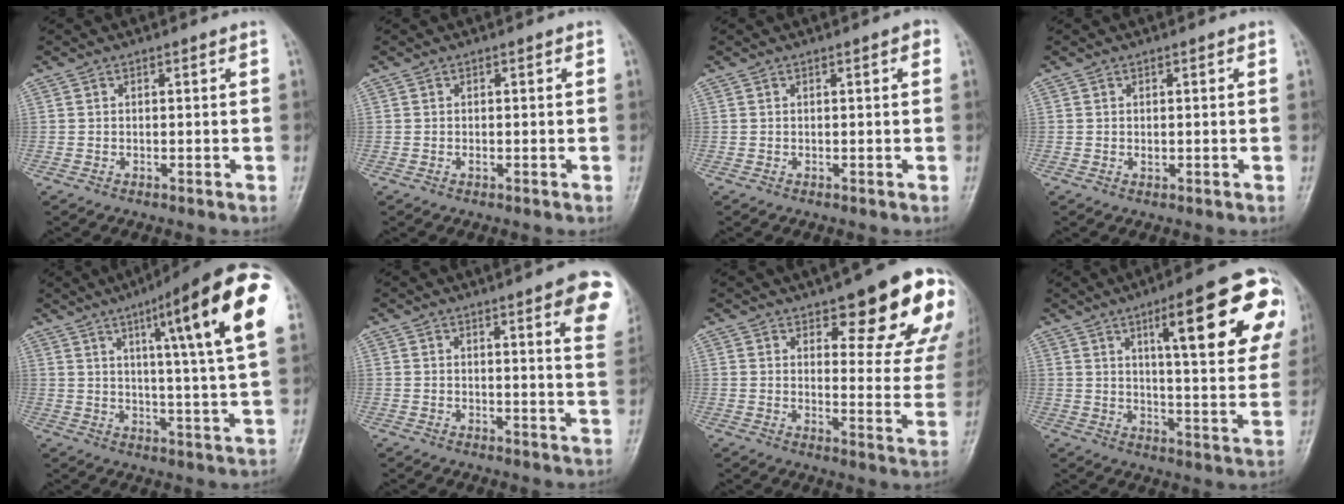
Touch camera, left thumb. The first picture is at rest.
{"total": 0.6, "force": [-0.1, 0.3, 0.4], "torque": [-0.006, 0.000, -0.002]}
{"total": 1.2, "force": [0.4, 0.3, 1.1], "torque": [-0.015, 0.003, 0.003]}
{"total": 0.9, "force": [0.1, 0.6, 0.6], "torque": [-0.006, -0.001, 0.003]}
{"total": 21.0, "force": [8.6, 2.4, 19.0], "torque": [-0.252, -0.020, 0.113]}
{"total": 10.7, "force": [5.6, 1.8, 8.9], "torque": [-0.086, -0.022, 0.057]}
{"total": 19.0, "force": [10.9, 6.2, 14.2], "torque": [-0.128, -0.054, 0.135]}
{"total": 22.3, "force": [9.3, 5.3, 19.5], "torque": [-0.229, -0.017, 0.124]}